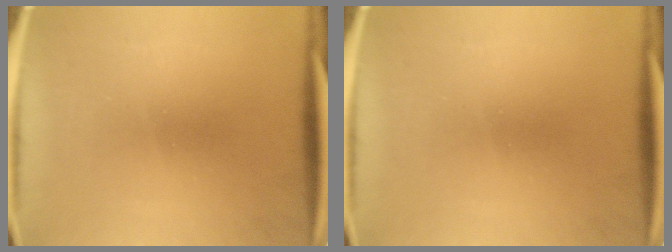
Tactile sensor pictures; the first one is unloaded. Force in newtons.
{"total": 0.0}